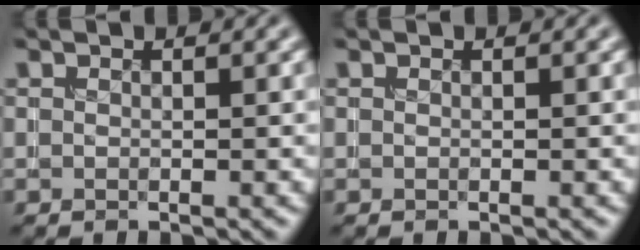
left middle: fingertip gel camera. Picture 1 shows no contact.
{"total": 0.0}